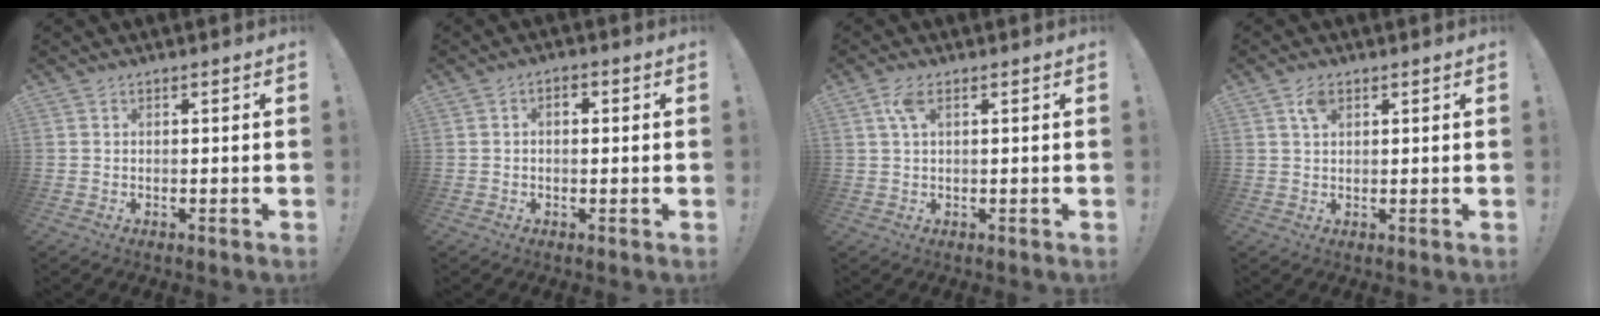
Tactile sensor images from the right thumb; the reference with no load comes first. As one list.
[{"total": 1.9, "force": [-0.3, 1.2, 1.4], "torque": [-0.010, 0.000, -0.010]}, {"total": 3.9, "force": [1.5, 1.5, 3.3], "torque": [-0.068, 0.003, 0.025]}, {"total": 3.8, "force": [2.0, 2.1, 2.5], "torque": [-0.044, -0.001, 0.036]}]